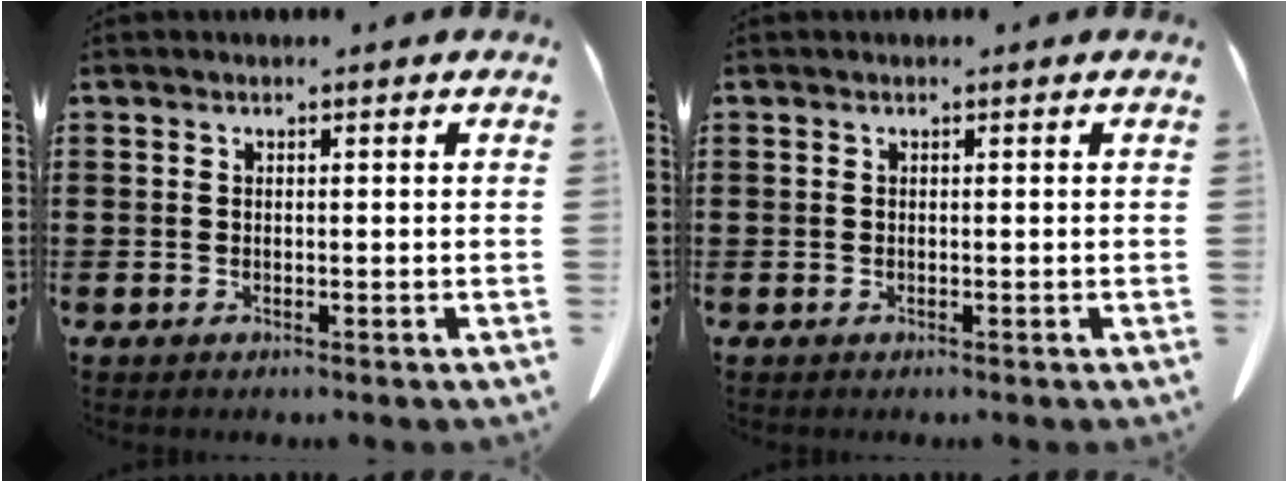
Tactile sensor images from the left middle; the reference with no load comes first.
{"total": 0.0}